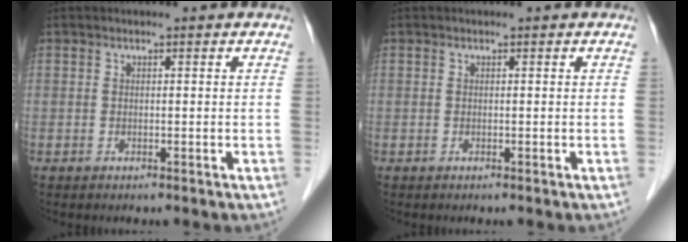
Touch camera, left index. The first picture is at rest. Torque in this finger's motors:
{"motor_torque": [0.00, 0.00, 0.01, 0.00]}